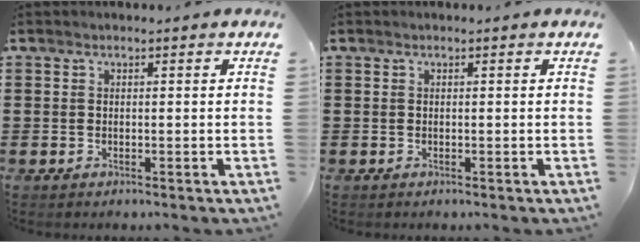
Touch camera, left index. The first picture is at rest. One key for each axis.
{"total": 0.0}